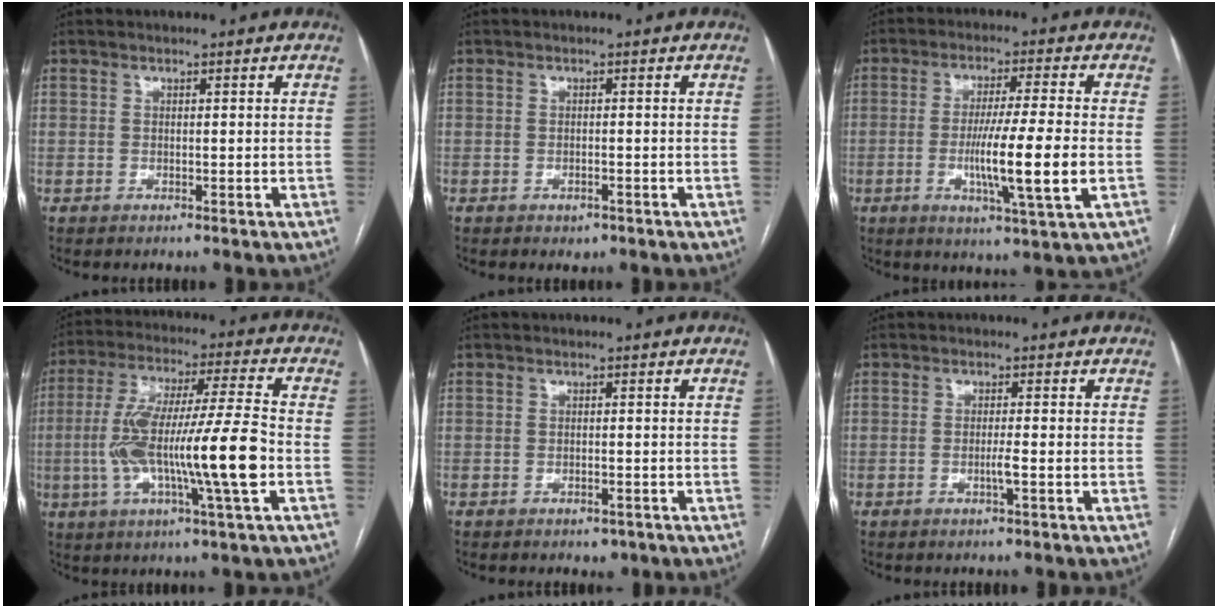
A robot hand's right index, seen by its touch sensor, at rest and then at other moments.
{"total": 1.3, "force": [-0.8, 0.8, 0.7], "torque": [-0.012, 0.001, -0.005]}
{"total": 11.4, "force": [-2.1, -0.5, 11.2], "torque": [-0.196, -0.018, -0.042]}
{"total": 17.1, "force": [-3.2, 0.4, 16.8], "torque": [-0.316, 0.003, -0.059]}
{"total": 1.7, "force": [-1.1, 1.0, 0.9], "torque": [-0.013, 0.001, -0.007]}
{"total": 1.6, "force": [-0.6, -0.2, 1.5], "torque": [-0.030, -0.002, -0.011]}